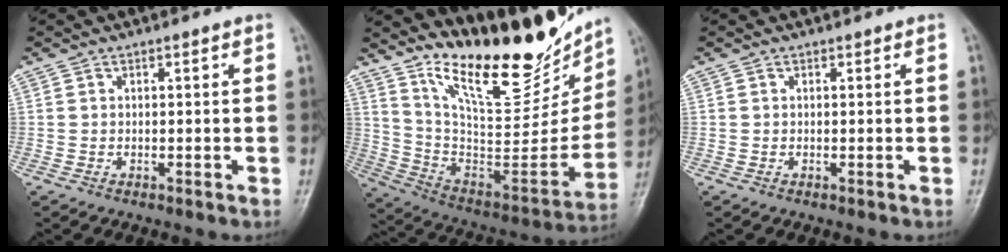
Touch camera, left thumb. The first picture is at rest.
{"total": 26.6, "force": [20.2, 8.6, 15.0], "torque": [-0.185, -0.113, 0.323]}
{"total": 0.0}